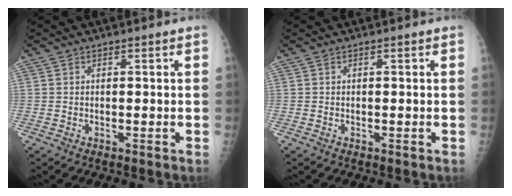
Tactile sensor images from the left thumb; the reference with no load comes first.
{"total": 0.0}